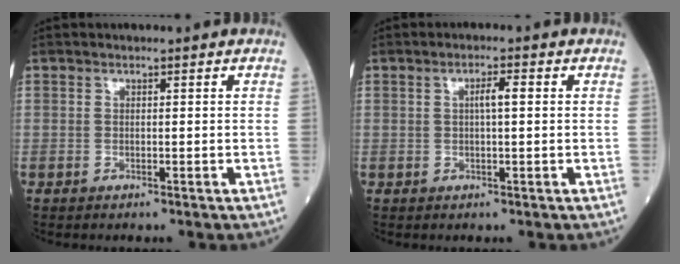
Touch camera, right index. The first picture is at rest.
{"total": 2.4, "force": [0.4, 0.3, 2.3], "torque": [-0.041, 0.004, 0.005]}